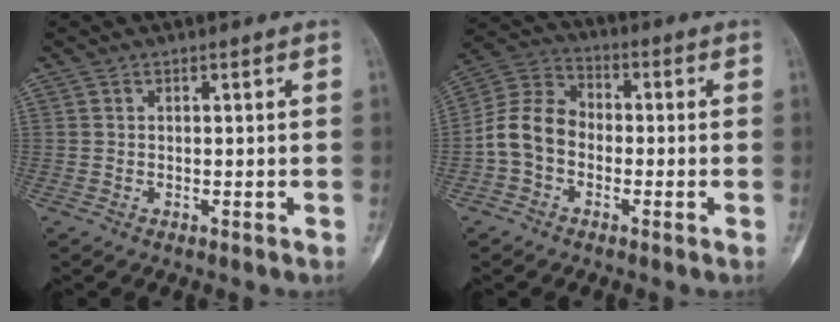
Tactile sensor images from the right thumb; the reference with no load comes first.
{"total": 9.4, "force": [-2.0, 7.2, 5.7], "torque": [-0.102, 0.035, -0.054]}